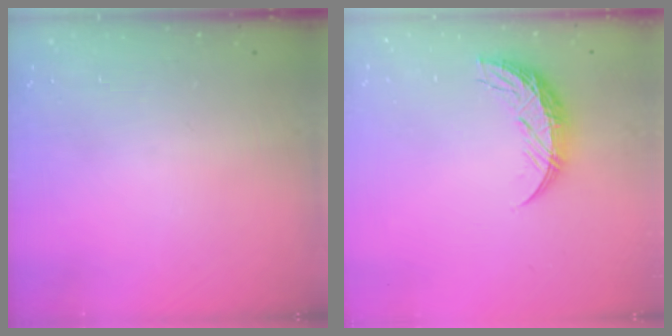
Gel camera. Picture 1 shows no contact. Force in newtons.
{"total": 9.3, "press": 9.3, "slide": 0.7}